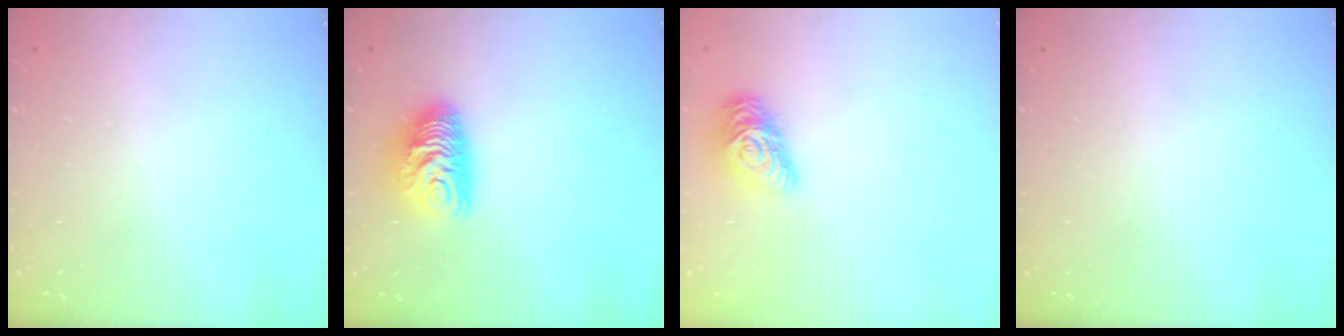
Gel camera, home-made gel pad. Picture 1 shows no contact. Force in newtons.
{"total": 9.9, "press": 9.9, "slide": 0.2}
{"total": 11.5, "press": 11.5, "slide": 0.4}
{"total": 0.0}